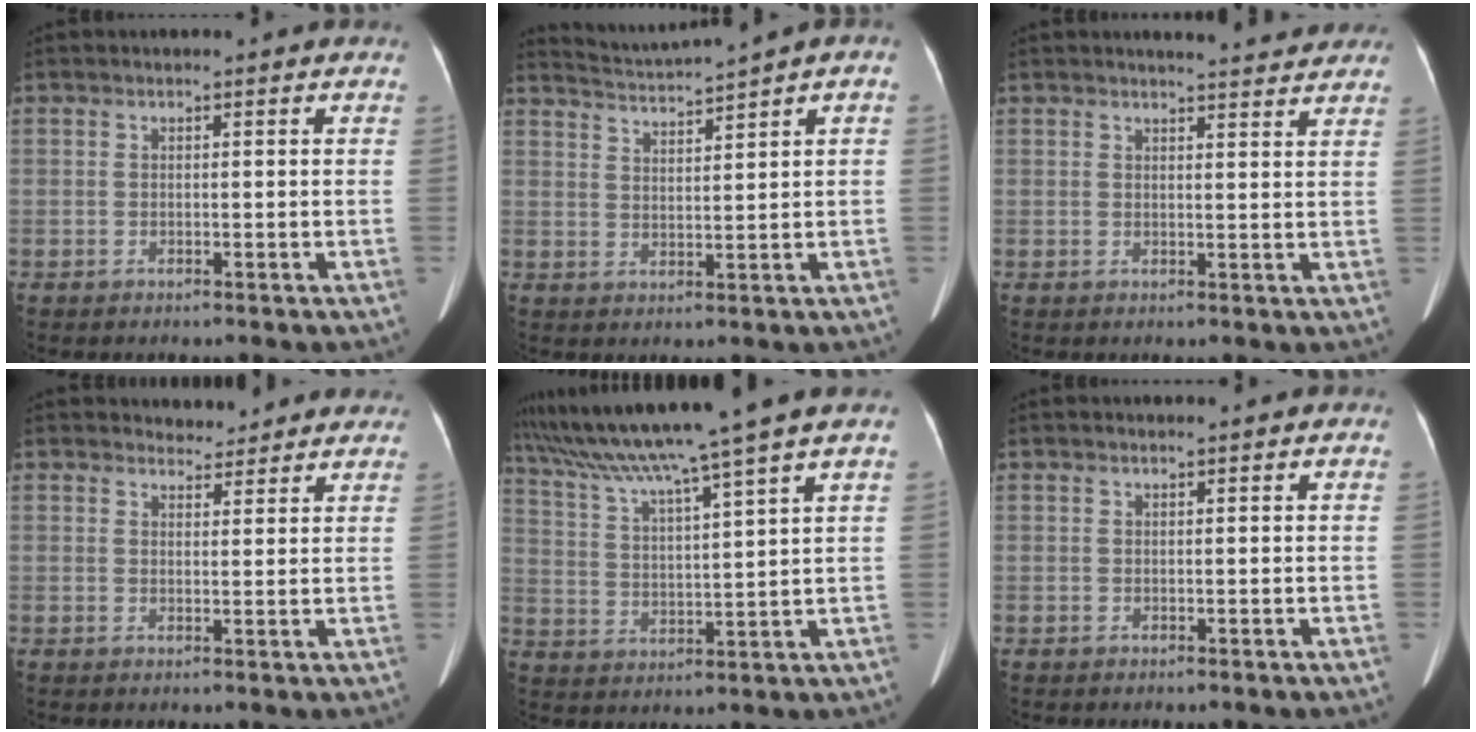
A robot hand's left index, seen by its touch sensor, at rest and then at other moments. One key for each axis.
{"total": 4.2, "fx": 3.8, "fy": -1.3, "fz": 1.2, "tx": -0.030, "ty": 0.001, "tz": 0.079}
{"total": 6.5, "fx": 6.1, "fy": 0.5, "fz": 2.0, "tx": -0.027, "ty": 0.000, "tz": 0.063}
{"total": 4.5, "fx": 4.3, "fy": 1.5, "fz": 0.0, "tx": 0.005, "ty": 0.008, "tz": 0.048}
{"total": 14.3, "fx": 11.8, "fy": -2.9, "fz": 7.6, "tx": -0.138, "ty": -0.005, "tz": 0.194}
{"total": 0.9, "fx": 0.8, "fy": -0.1, "fz": 0.3, "tx": -0.011, "ty": 0.009, "tz": 0.013}